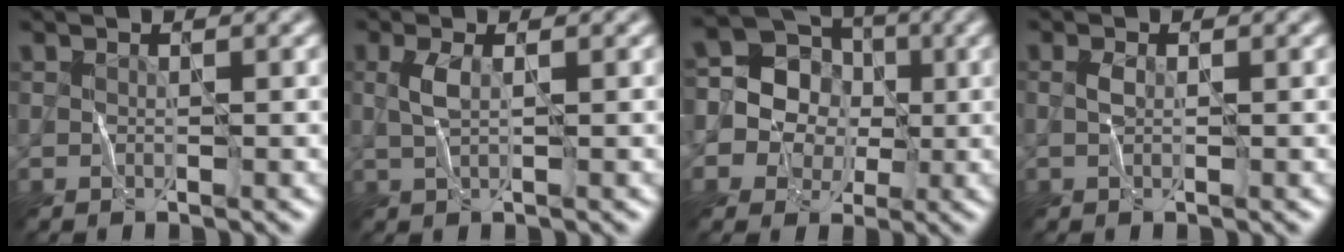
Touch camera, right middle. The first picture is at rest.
{"total": 1.7, "force": [0.3, 0.5, 1.6], "torque": [-0.039, 0.005, 0.006]}
{"total": 11.2, "force": [0.5, 10.3, 4.3], "torque": [-0.107, 0.053, -0.017]}
{"total": 0.8, "force": [0.1, 0.4, 0.7], "torque": [-0.017, 0.001, 0.000]}